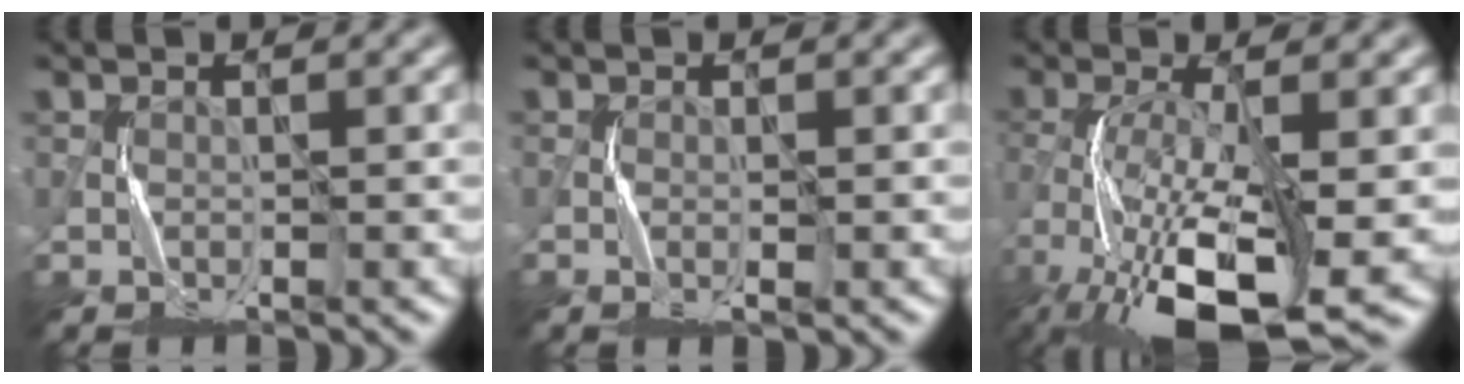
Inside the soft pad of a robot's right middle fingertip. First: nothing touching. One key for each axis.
{"total": 0.7, "fx": -0.2, "fy": 0.2, "fz": 0.6, "tx": -0.013, "ty": -0.002, "tz": -0.005}
{"total": 12.0, "fx": -5.8, "fy": 3.8, "fz": 9.8, "tx": -0.191, "ty": -0.019, "tz": -0.099}